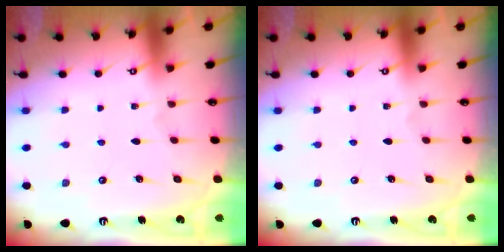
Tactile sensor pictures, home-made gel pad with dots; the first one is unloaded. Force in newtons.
{"total": 0.0}